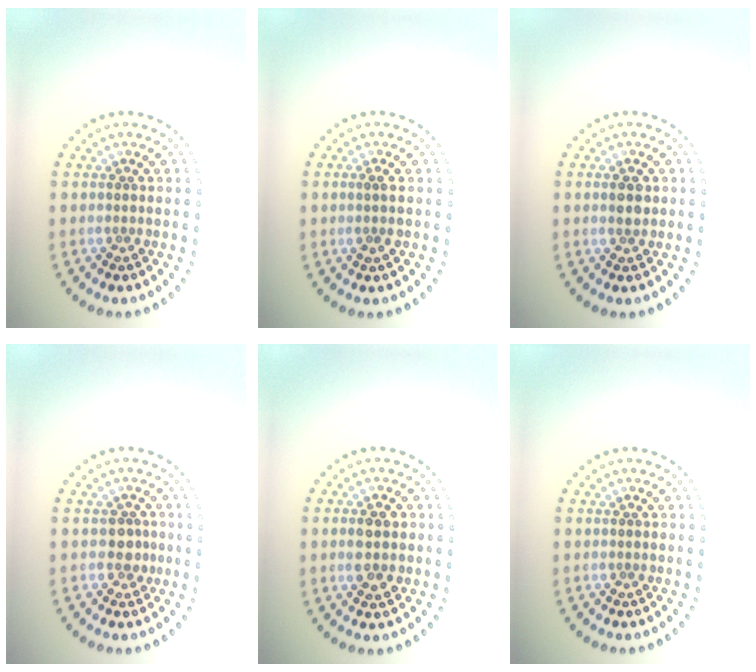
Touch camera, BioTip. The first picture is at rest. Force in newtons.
{"total": 1.1, "press": 1.0, "slide": 0.5}
{"total": 1.6, "press": 1.6, "slide": 0.3}
{"total": 1.6, "press": 1.4, "slide": 0.8}
{"total": 3.0, "press": 3.0, "slide": 0.1}
{"total": 0.0}